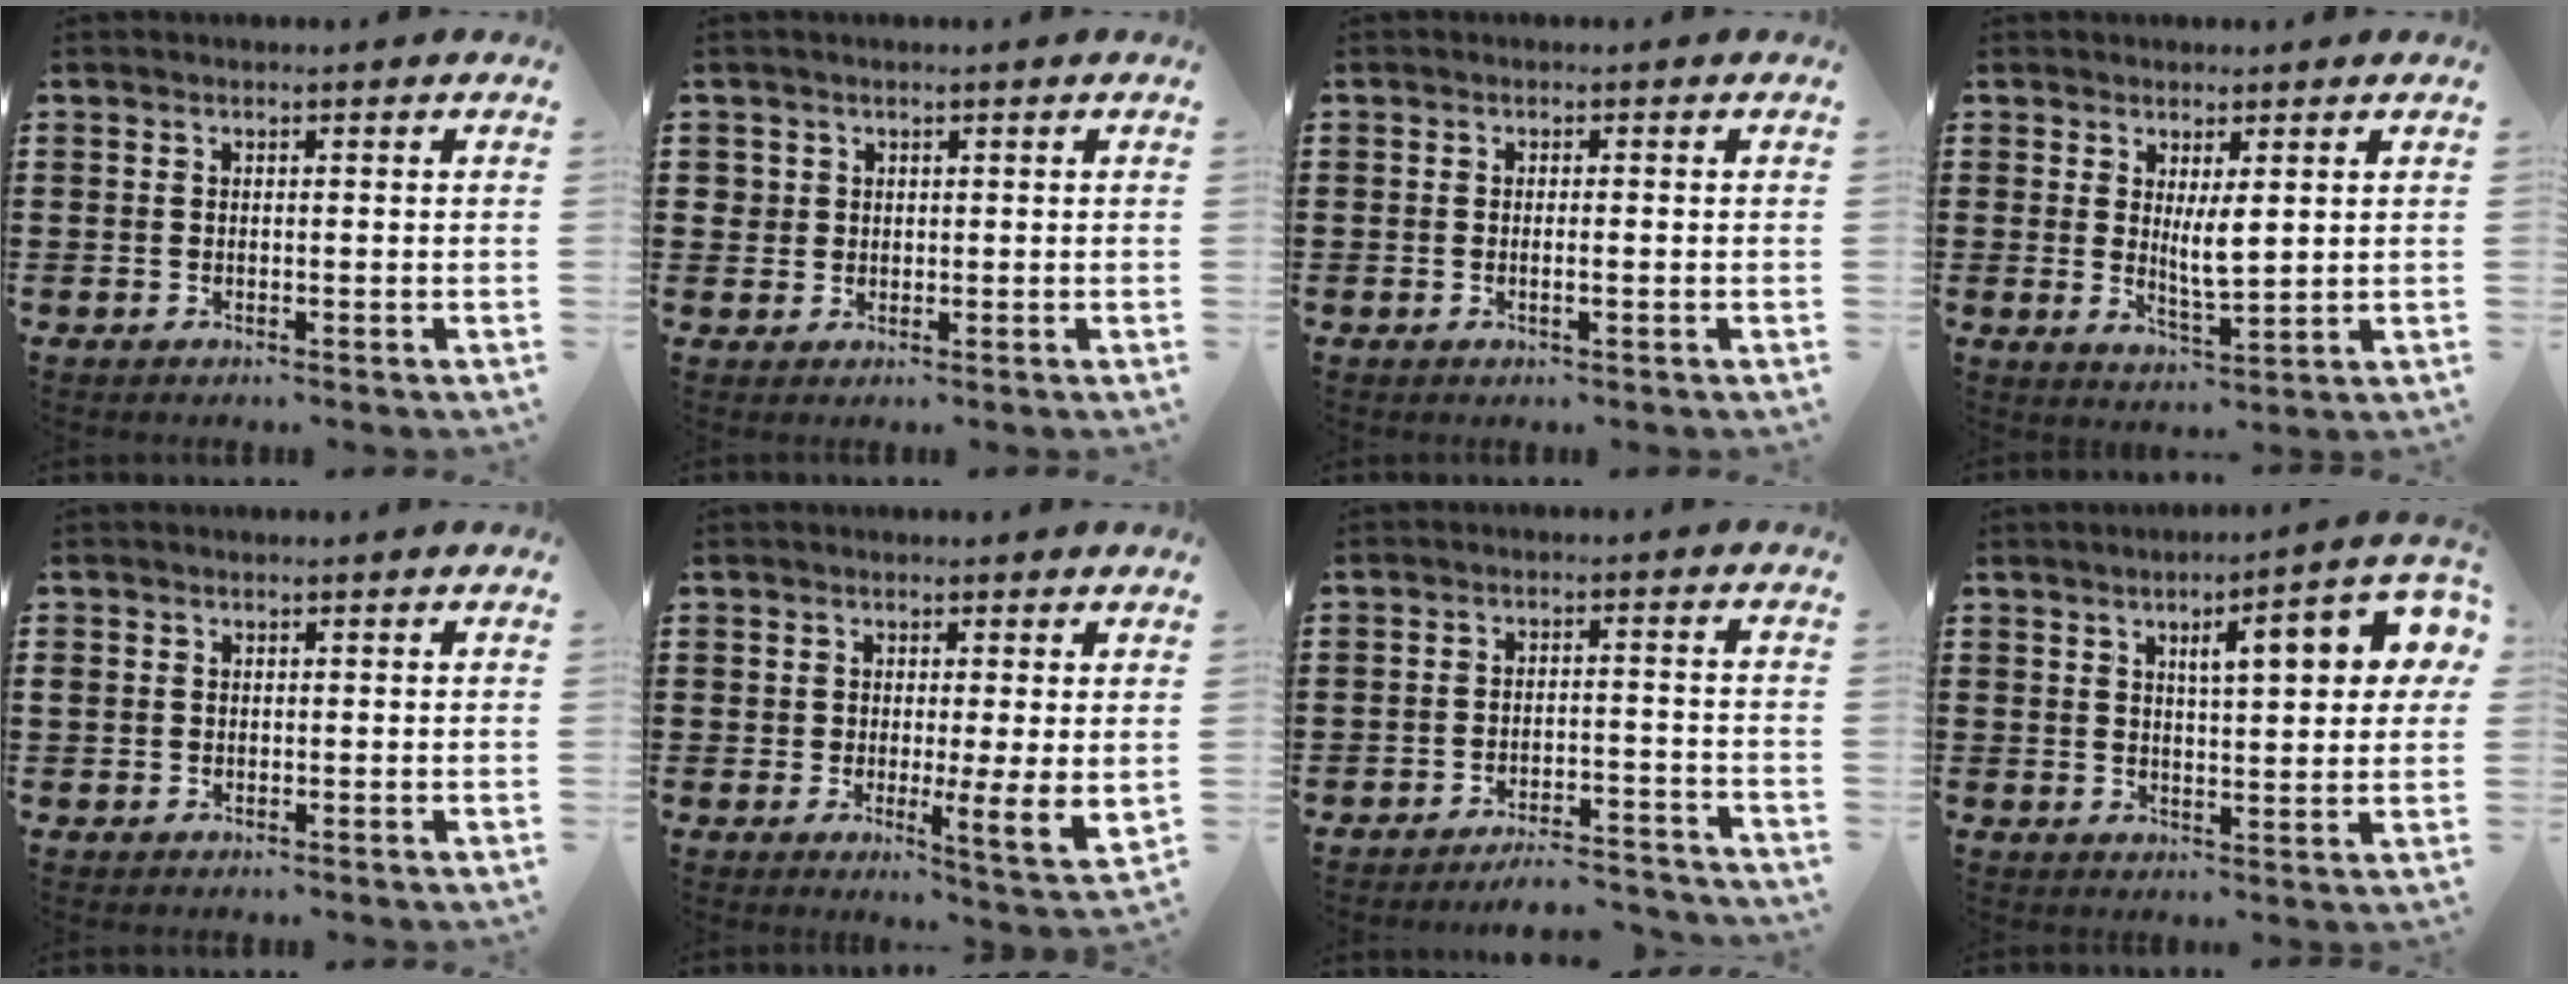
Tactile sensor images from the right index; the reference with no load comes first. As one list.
[{"total": 1.7, "force": [0.6, 1.6, 0.1], "torque": [-0.010, 0.007, 0.012]}, {"total": 1.1, "force": [-0.4, 0.0, 1.0], "torque": [-0.019, -0.003, -0.007]}, {"total": 4.4, "force": [1.2, 1.3, 4.1], "torque": [-0.063, -0.006, 0.018]}, {"total": 0.8, "force": [0.1, 0.7, 0.2], "torque": [-0.005, 0.006, 0.001]}, {"total": 4.7, "force": [1.3, 1.5, 4.2], "torque": [-0.060, -0.015, 0.023]}, {"total": 4.5, "force": [-4.3, 0.0, 1.2], "torque": [-0.023, -0.004, -0.084]}, {"total": 8.4, "force": [3.3, 2.0, 7.4], "torque": [-0.115, -0.005, 0.047]}]